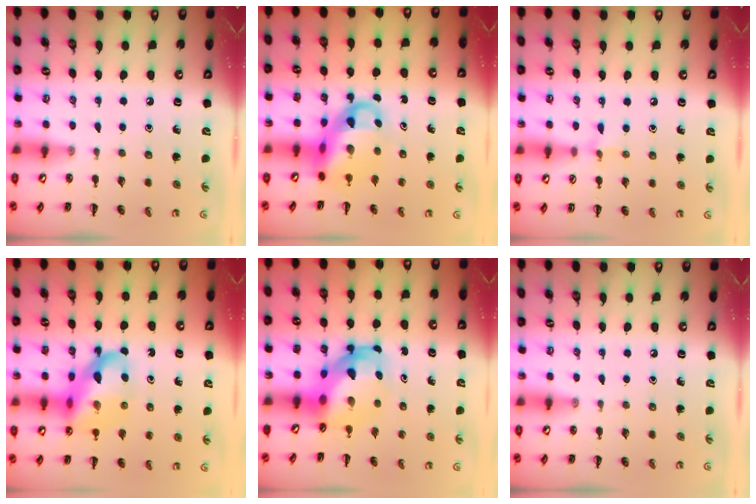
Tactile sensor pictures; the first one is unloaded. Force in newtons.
{"total": 9.0, "press": 8.7, "slide": 2.4}
{"total": 5.3, "press": 4.9, "slide": 1.8}
{"total": 16.0, "press": 15.4, "slide": 4.1}
{"total": 6.3, "press": 6.2, "slide": 1.4}
{"total": 0.0}